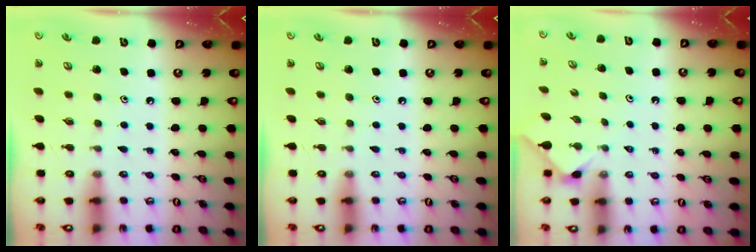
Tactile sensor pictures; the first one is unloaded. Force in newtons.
{"total": 0.0}
{"total": 2.1, "press": 2.1, "slide": 0.4}